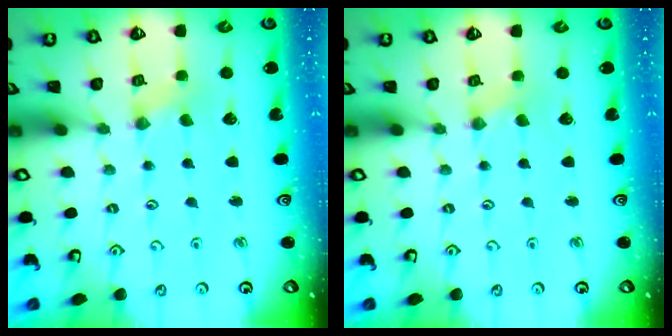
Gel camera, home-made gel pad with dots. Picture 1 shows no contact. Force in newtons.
{"total": 0.0}